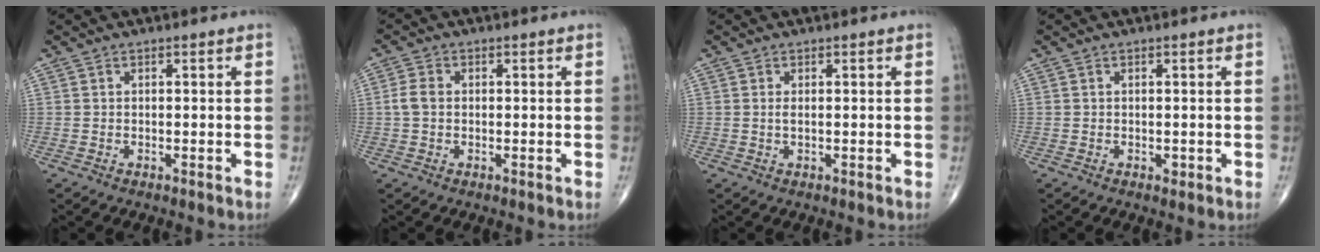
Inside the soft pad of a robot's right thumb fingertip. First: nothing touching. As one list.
[{"total": 3.0, "force": [0.0, 2.1, 2.1], "torque": [-0.048, 0.007, -0.003]}, {"total": 1.0, "force": [0.1, 0.3, 1.0], "torque": [-0.023, -0.002, 0.004]}, {"total": 0.7, "force": [-0.1, 0.5, 0.5], "torque": [-0.004, -0.001, -0.002]}]